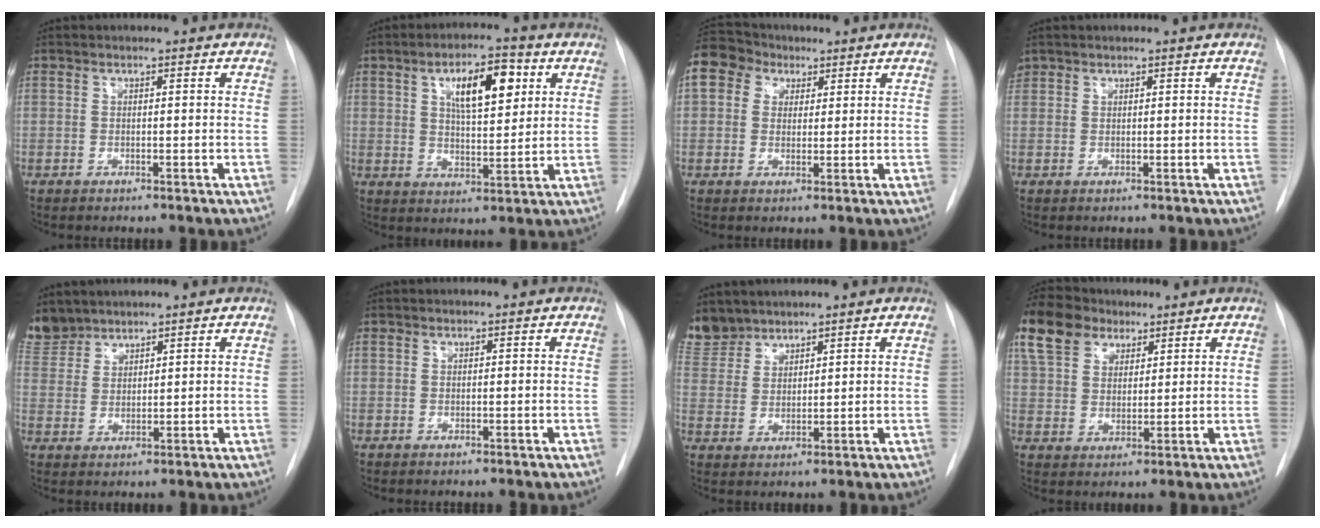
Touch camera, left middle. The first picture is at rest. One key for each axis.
{"total": 9.6, "fx": 3.8, "fy": 3.3, "fz": 8.2, "tx": -0.131, "ty": 0.011, "tz": 0.063}
{"total": 17.1, "fx": 7.8, "fy": 13.6, "fz": 6.8, "tx": -0.214, "ty": 0.088, "tz": 0.151}
{"total": 2.0, "fx": 1.3, "fy": 1.5, "fz": 0.1, "tx": 0.003, "ty": 0.013, "tz": 0.023}
{"total": 7.0, "fx": 6.3, "fy": 3.0, "fz": 0.6, "tx": -0.010, "ty": 0.006, "tz": 0.132}
{"total": 0.0}
{"total": 8.0, "fx": 7.1, "fy": 3.6, "fz": 0.7, "tx": -0.013, "ty": 0.005, "tz": 0.150}
{"total": 14.0, "fx": 9.7, "fy": 8.6, "fz": 5.4, "tx": -0.137, "ty": 0.044, "tz": 0.185}